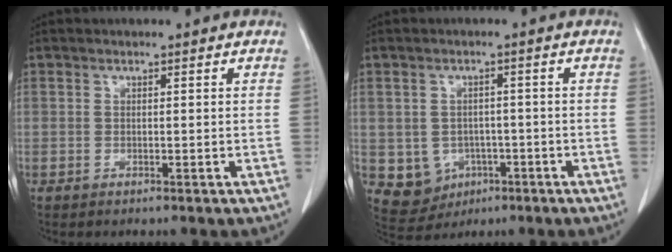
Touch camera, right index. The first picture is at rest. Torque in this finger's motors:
{"motor_torque": [0.04, 0.02, -0.31, -0.07]}